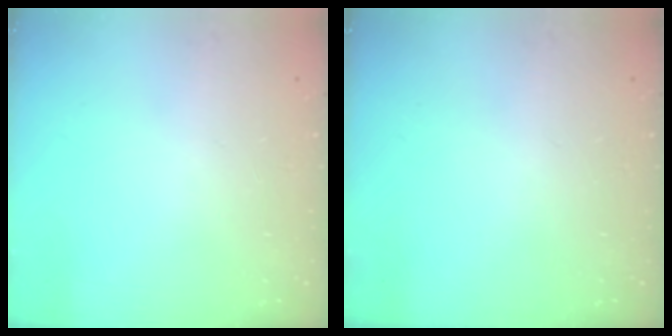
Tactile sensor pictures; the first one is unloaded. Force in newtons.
{"total": 0.0}